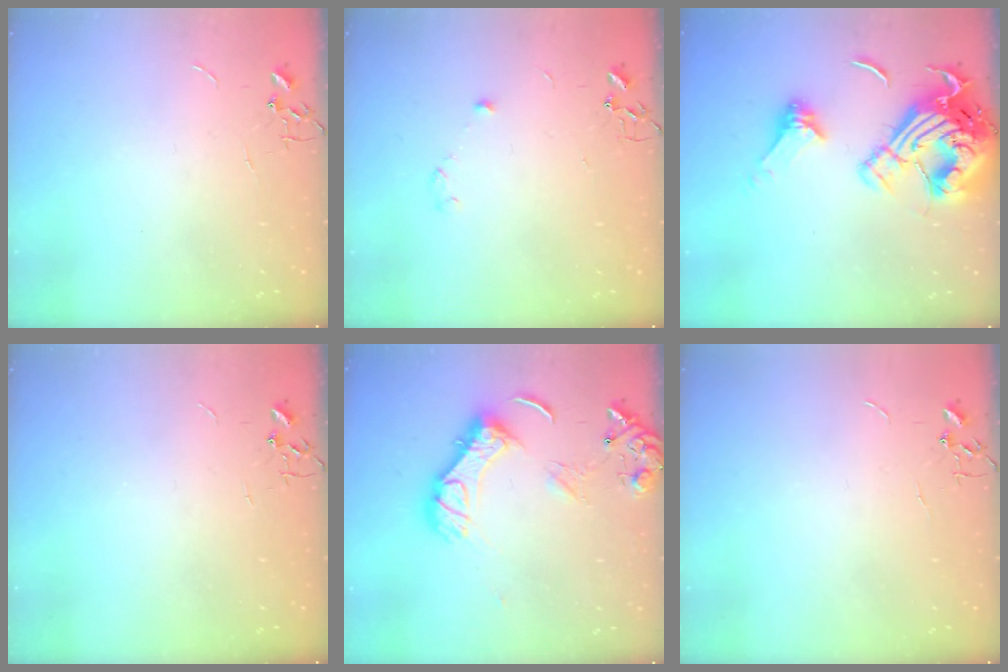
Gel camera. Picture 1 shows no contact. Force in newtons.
{"total": 4.0, "press": 3.7, "slide": 1.6}
{"total": 24.6, "press": 24.5, "slide": 2.6}
{"total": 0.0}
{"total": 14.8, "press": 14.8, "slide": 1.5}
{"total": 0.0}